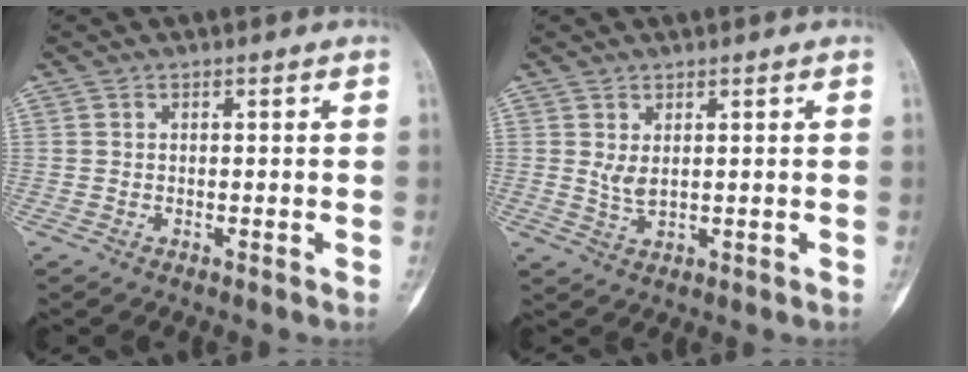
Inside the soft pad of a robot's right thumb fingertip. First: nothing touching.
{"total": 2.5, "force": [0.7, 1.0, 2.1], "torque": [-0.040, -0.010, 0.021]}